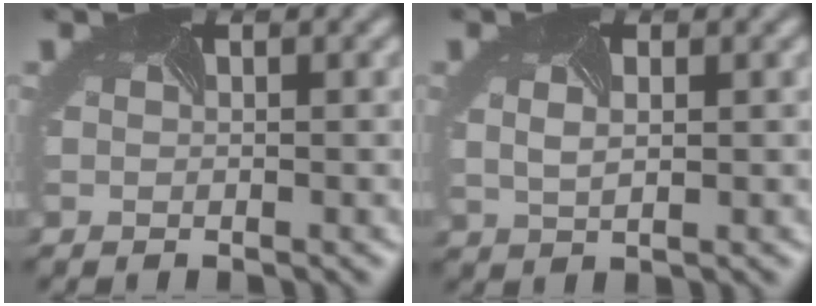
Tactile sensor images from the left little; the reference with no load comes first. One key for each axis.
{"total": 2.6, "fx": 0.7, "fy": 1.6, "fz": 1.9, "tx": -0.031, "ty": 0.002, "tz": 0.009}